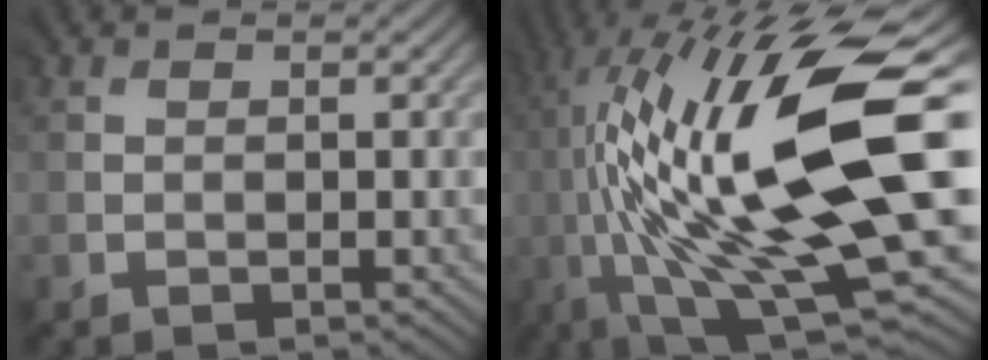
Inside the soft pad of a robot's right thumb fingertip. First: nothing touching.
{"total": 19.5, "force": [1.9, 5.2, 18.7], "torque": [-0.335, -0.004, 0.054]}